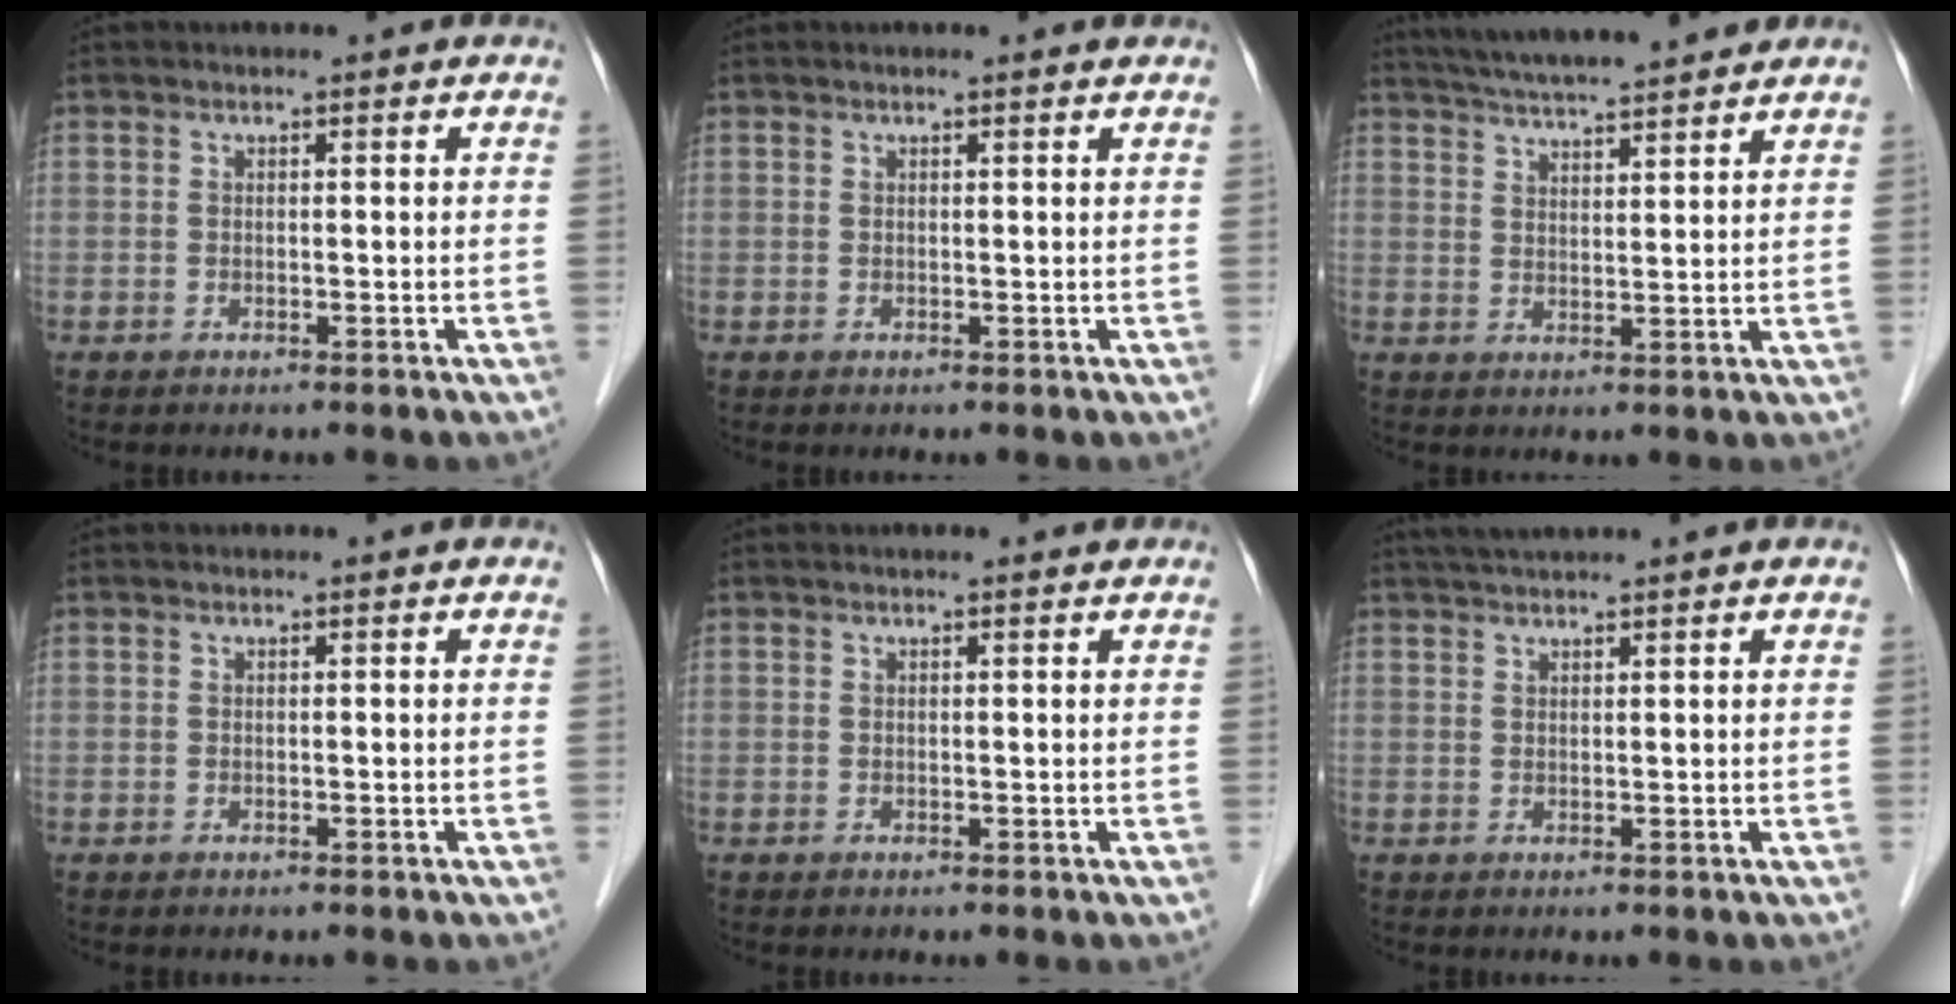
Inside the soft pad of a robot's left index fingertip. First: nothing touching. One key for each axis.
{"total": 0.9, "fx": 0.8, "fy": -0.1, "fz": 0.3, "tx": -0.009, "ty": 0.004, "tz": 0.011}
{"total": 13.0, "fx": 11.6, "fy": 1.0, "fz": 5.7, "tx": -0.098, "ty": 0.024, "tz": 0.174}
{"total": 0.0}
{"total": 1.3, "fx": 1.1, "fy": 0.2, "fz": 0.6, "tx": -0.011, "ty": 0.009, "tz": 0.014}
{"total": 3.9, "fx": 3.4, "fy": -0.2, "fz": 1.9, "tx": -0.027, "ty": 0.029, "tz": 0.061}